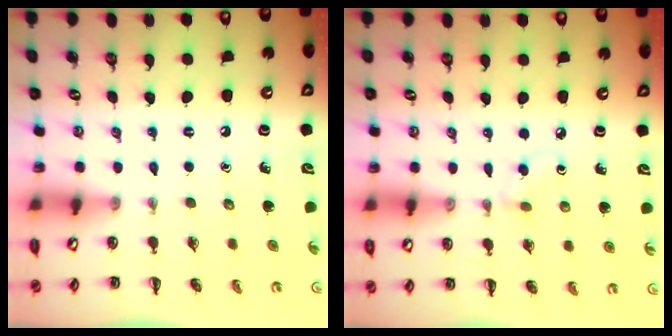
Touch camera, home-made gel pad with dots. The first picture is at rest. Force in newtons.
{"total": 2.0, "press": 1.7, "slide": 1.0}